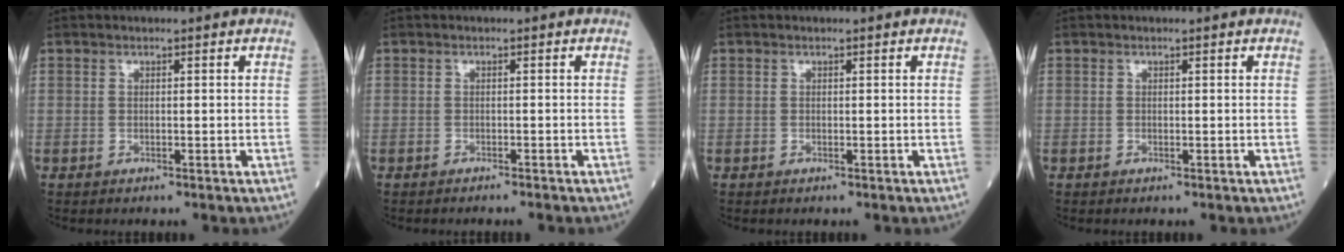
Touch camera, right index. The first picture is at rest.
{"total": 2.0, "force": [-1.9, -0.2, 0.8], "torque": [-0.012, 0.000, -0.021]}
{"total": 0.0}
{"total": 0.0}